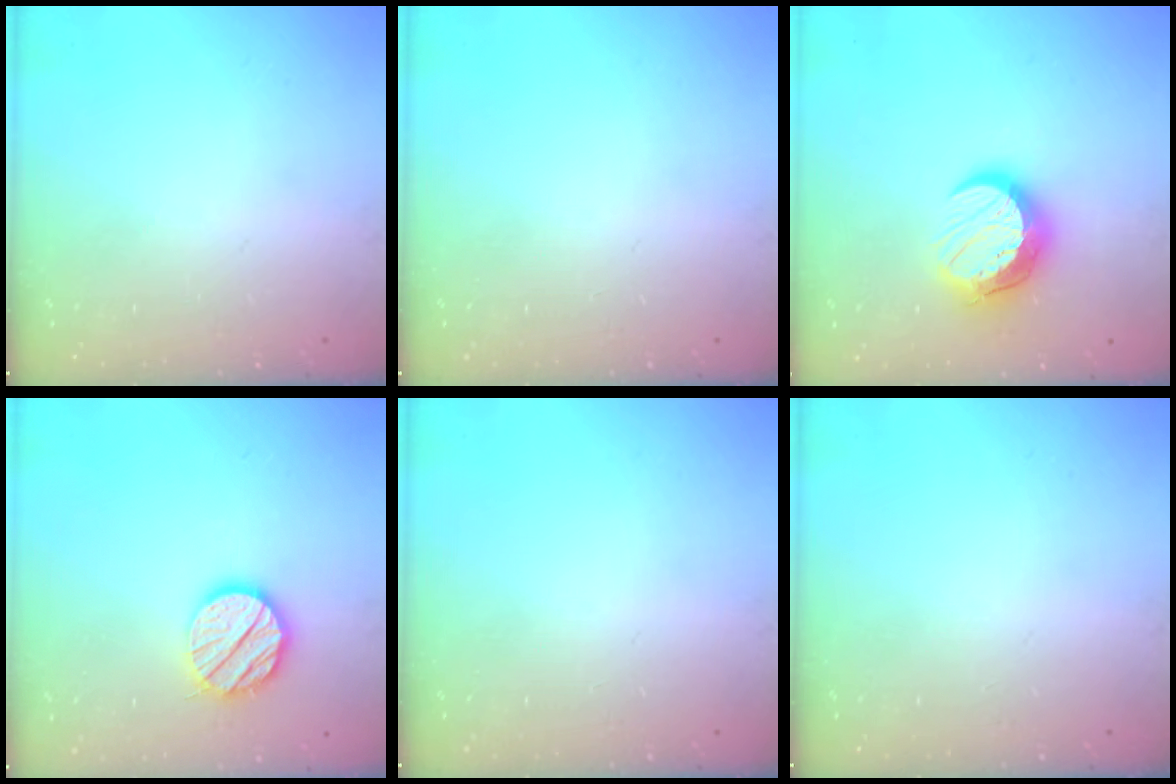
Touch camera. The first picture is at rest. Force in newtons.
{"total": 0.0}
{"total": 12.5, "press": 12.5, "slide": 0.9}
{"total": 13.3, "press": 13.2, "slide": 1.4}
{"total": 0.0}
{"total": 0.0}